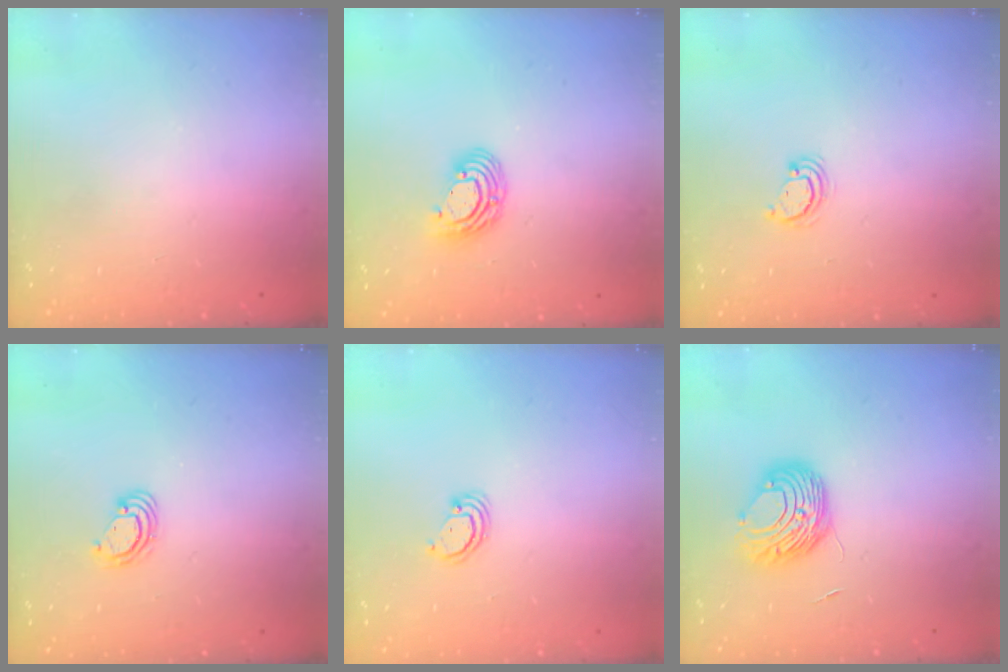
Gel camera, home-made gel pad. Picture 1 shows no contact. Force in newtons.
{"total": 8.3, "press": 8.2, "slide": 1.4}
{"total": 3.0, "press": 3.0, "slide": 0.2}
{"total": 4.0, "press": 3.9, "slide": 0.3}
{"total": 2.4, "press": 2.4, "slide": 0.2}
{"total": 9.2, "press": 9.2, "slide": 0.5}